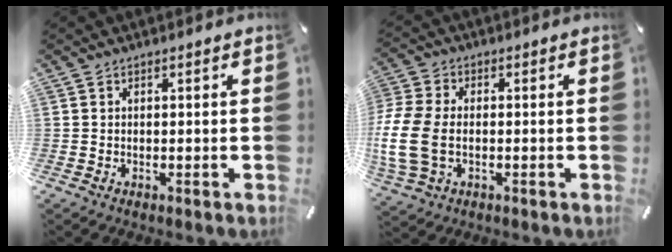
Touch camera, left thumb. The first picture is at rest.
{"total": 11.5, "force": [-1.4, 7.9, 8.2], "torque": [-0.194, -0.002, -0.024]}